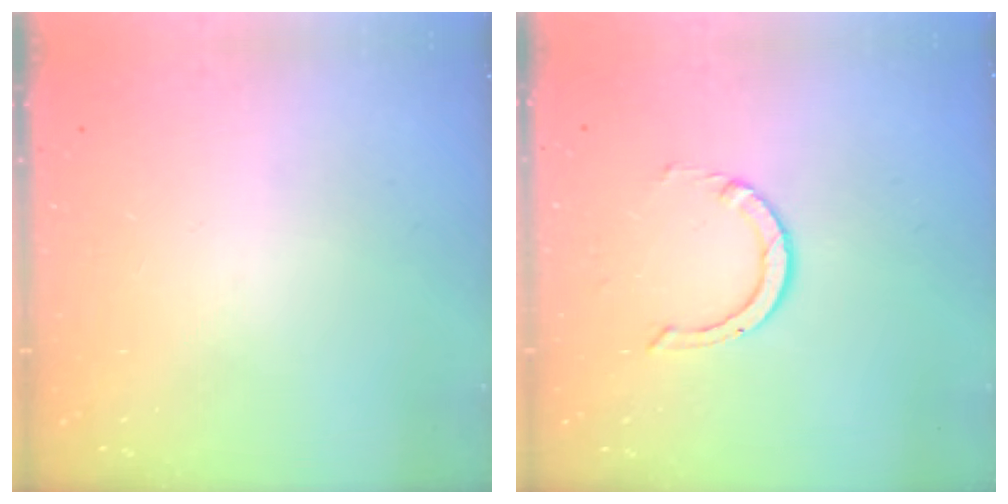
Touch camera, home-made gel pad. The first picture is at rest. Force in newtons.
{"total": 2.8, "press": 2.8, "slide": 0.2}